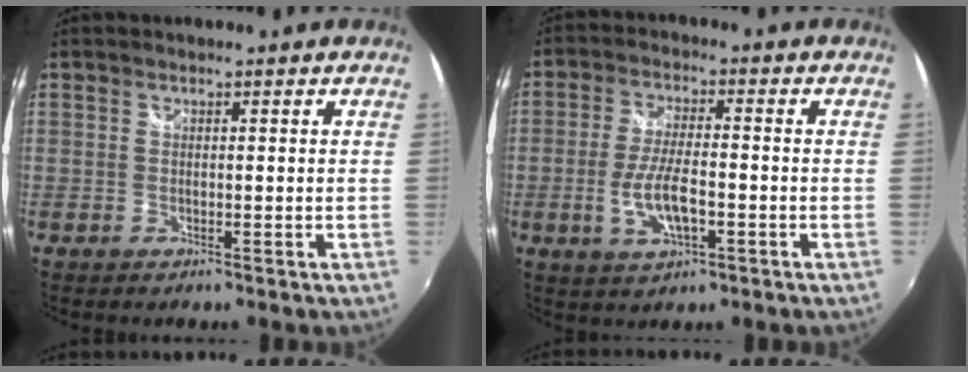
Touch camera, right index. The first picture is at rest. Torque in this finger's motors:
{"motor_torque": [0.20, -0.08, 0.41, 0.05]}